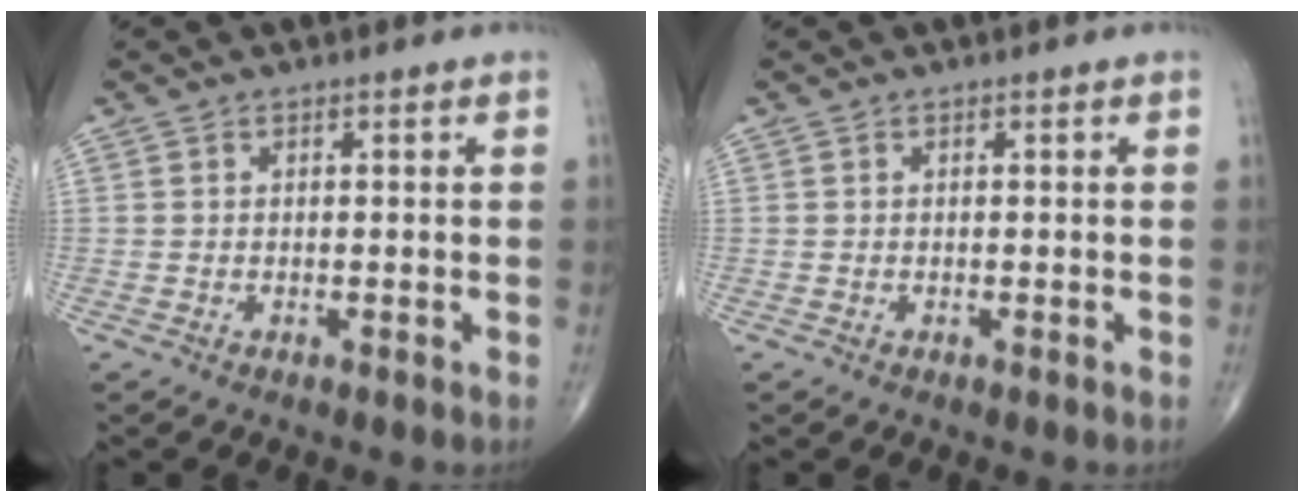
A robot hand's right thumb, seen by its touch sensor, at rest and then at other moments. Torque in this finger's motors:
{"motor_torque": [0.06, 0.09, -0.03, 0.00, 0.02]}